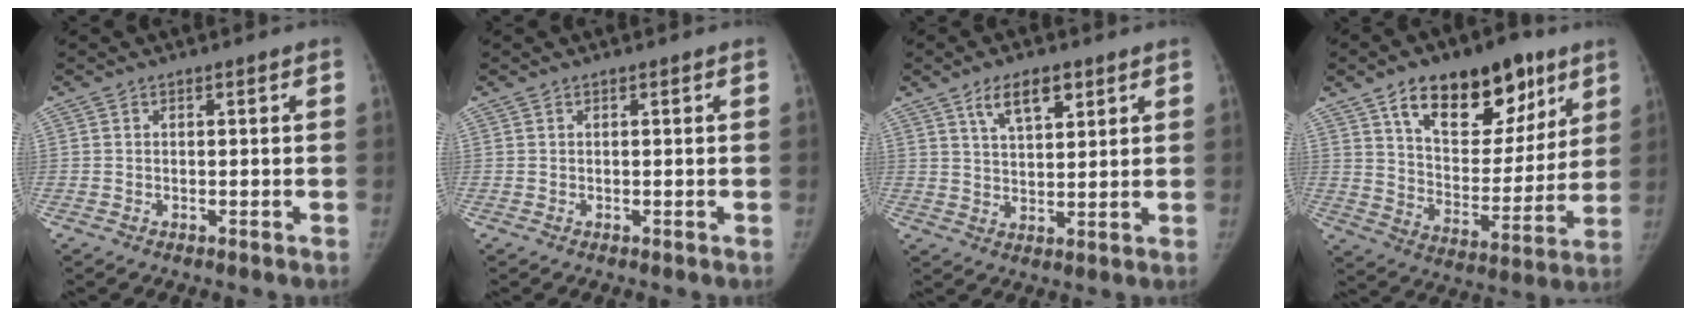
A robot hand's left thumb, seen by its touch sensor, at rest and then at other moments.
{"total": 0.0}
{"total": 7.0, "force": [4.0, 3.2, 4.8], "torque": [-0.065, -0.020, 0.070]}
{"total": 21.5, "force": [12.2, 11.7, 13.3], "torque": [-0.149, -0.043, 0.198]}